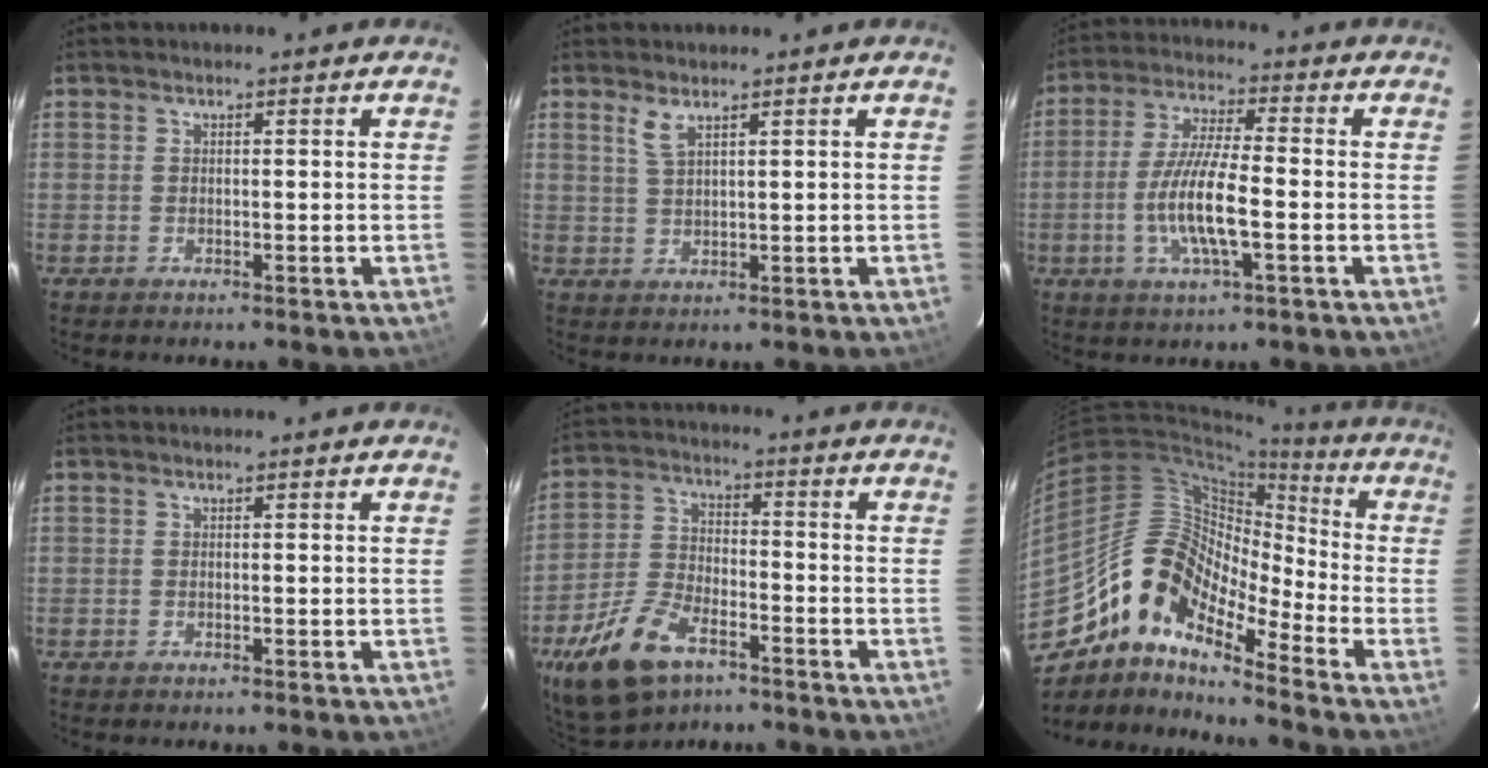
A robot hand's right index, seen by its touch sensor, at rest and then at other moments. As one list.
[{"total": 2.6, "force": [1.8, 0.5, 1.8], "torque": [-0.039, 0.000, 0.037]}, {"total": 10.6, "force": [-2.7, 1.9, 10.1], "torque": [-0.203, -0.003, -0.054]}, {"total": 0.0}, {"total": 13.9, "force": [-8.5, 6.9, 8.7], "torque": [-0.200, -0.012, -0.159]}, {"total": 14.9, "force": [-10.1, 5.4, 9.6], "torque": [-0.159, 0.010, -0.209]}]